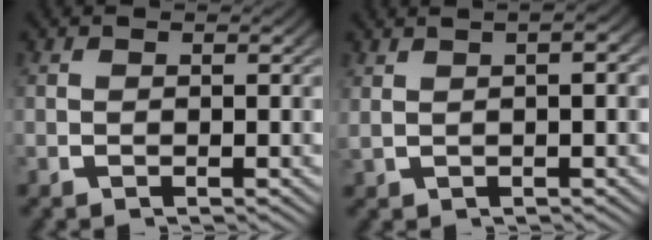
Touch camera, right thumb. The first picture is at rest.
{"total": 3.5, "force": [1.5, 1.3, 2.9], "torque": [-0.031, 0.019, 0.024]}